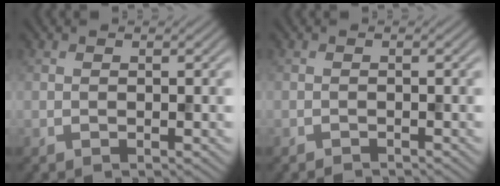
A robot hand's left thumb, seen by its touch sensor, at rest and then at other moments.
{"total": 0.6, "force": [-0.6, 0.0, 0.1], "torque": [0.000, 0.002, -0.014]}